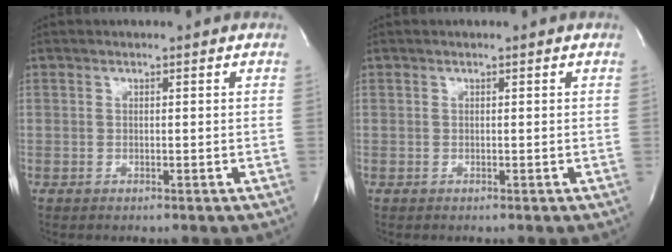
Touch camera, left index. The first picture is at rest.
{"total": 0.0}